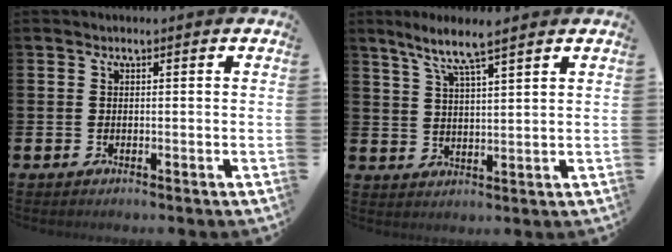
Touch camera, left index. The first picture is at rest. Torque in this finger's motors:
{"motor_torque": [0.87, -0.68, 0.62, 0.20]}